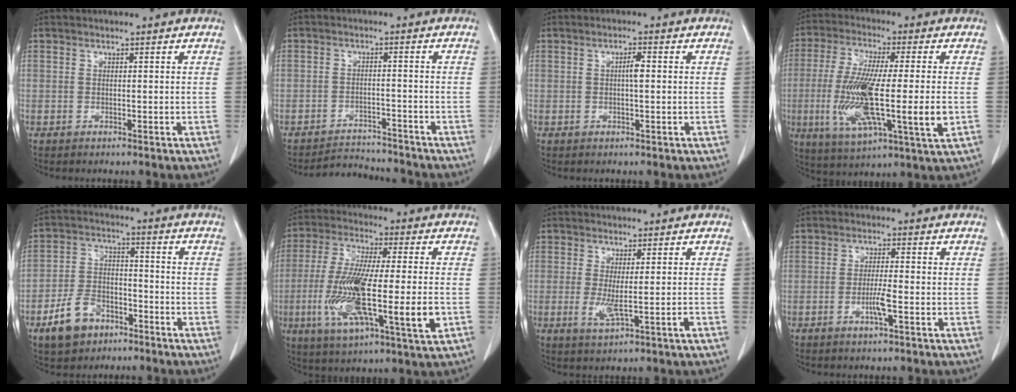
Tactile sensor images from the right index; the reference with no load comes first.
{"total": 5.1, "force": [-5.0, 1.2, -0.6], "torque": [0.012, 0.008, -0.080]}
{"total": 1.9, "force": [0.1, 0.3, 1.9], "torque": [-0.034, 0.003, 0.001]}
{"total": 16.9, "force": [-2.6, 2.2, 16.6], "torque": [-0.324, -0.022, -0.046]}
{"total": 8.5, "force": [-5.1, 5.3, 4.3], "torque": [-0.096, 0.010, -0.087]}
{"total": 17.9, "force": [-3.9, 2.4, 17.4], "torque": [-0.326, -0.021, -0.065]}
{"total": 3.9, "force": [-0.8, 0.0, 3.8], "torque": [-0.073, -0.011, -0.007]}
{"total": 3.3, "force": [-1.3, 0.0, 3.0], "torque": [-0.060, -0.004, -0.025]}